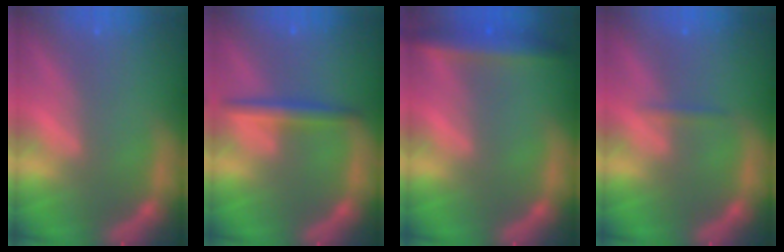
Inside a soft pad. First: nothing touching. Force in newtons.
{"total": 3.0}
{"total": 4.5}
{"total": 0.9}